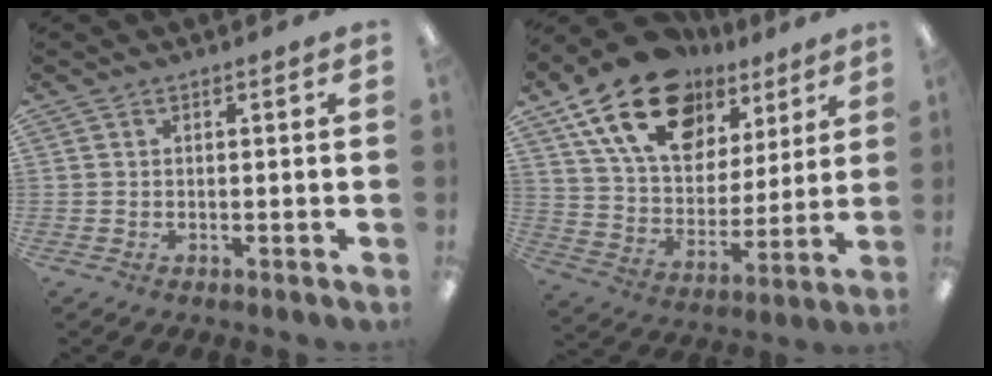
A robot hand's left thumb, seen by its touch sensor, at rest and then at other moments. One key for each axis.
{"total": 20.8, "fx": 12.4, "fy": 12.7, "fz": 10.8, "tx": -0.195, "ty": -0.053, "tz": 0.227}